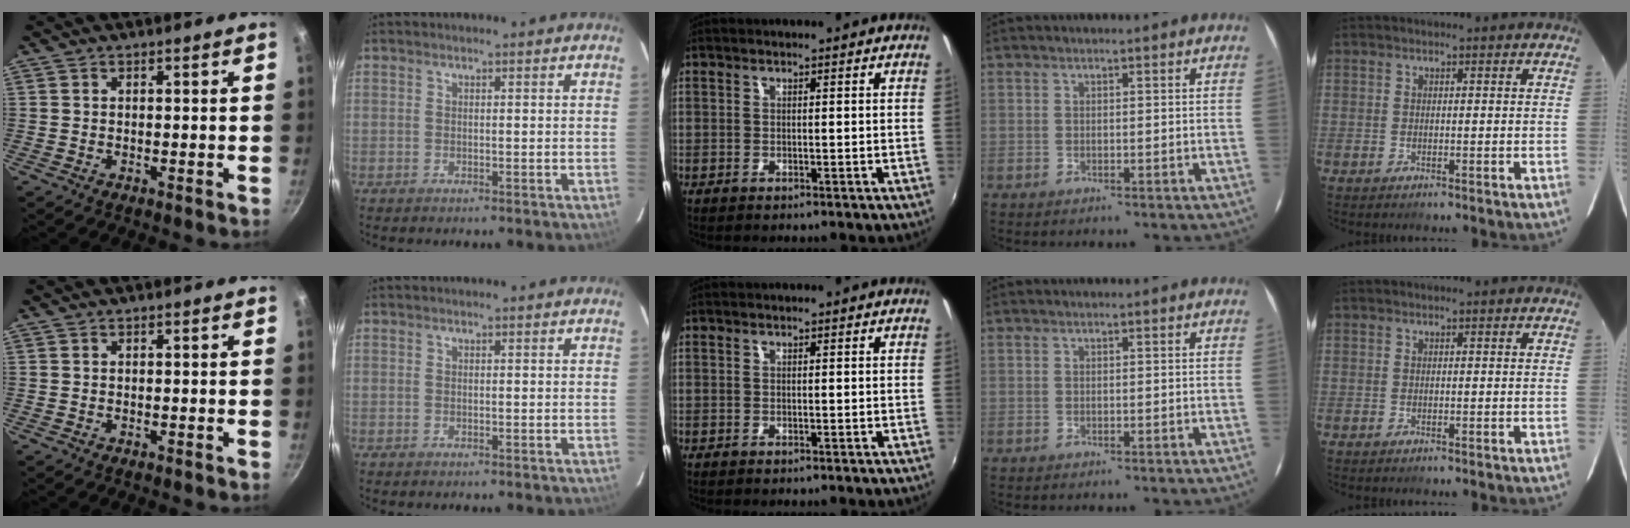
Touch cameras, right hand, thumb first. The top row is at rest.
{}